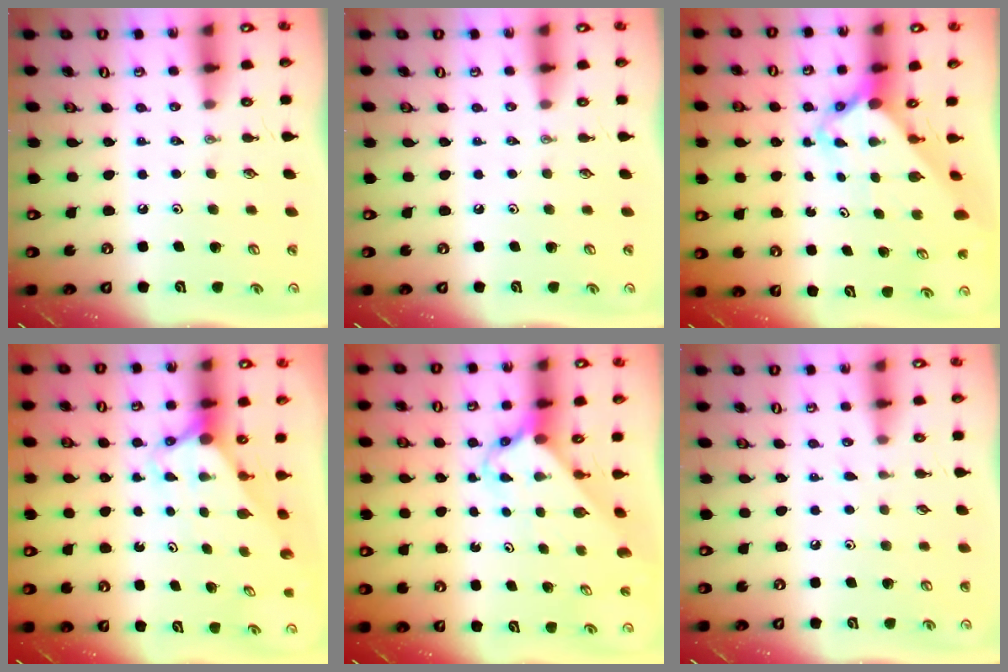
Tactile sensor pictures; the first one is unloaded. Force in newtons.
{"total": 0.0}
{"total": 2.9, "press": 2.9, "slide": 0.3}
{"total": 2.6, "press": 2.6, "slide": 0.0}
{"total": 2.8, "press": 2.8, "slide": 0.2}
{"total": 2.9, "press": 2.9, "slide": 0.4}